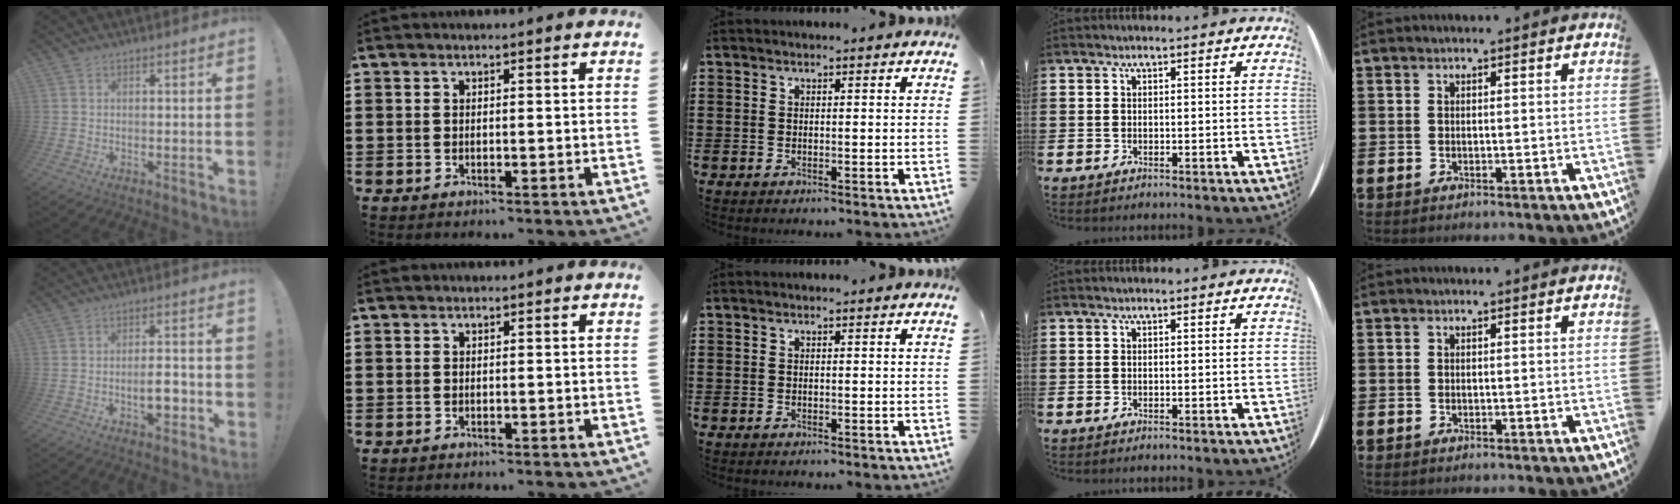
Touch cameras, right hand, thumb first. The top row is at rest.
{"thumb": {"total": 6.7, "force": [-2.2, 2.7, 5.7], "torque": [-0.085, 0.004, -0.039]}}